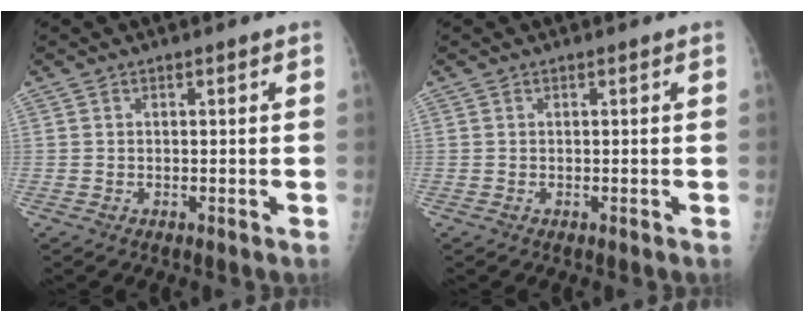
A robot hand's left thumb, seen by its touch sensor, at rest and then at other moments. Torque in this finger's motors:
{"motor_torque": [0.08, -0.03, 0.15, 0.10, -0.01]}